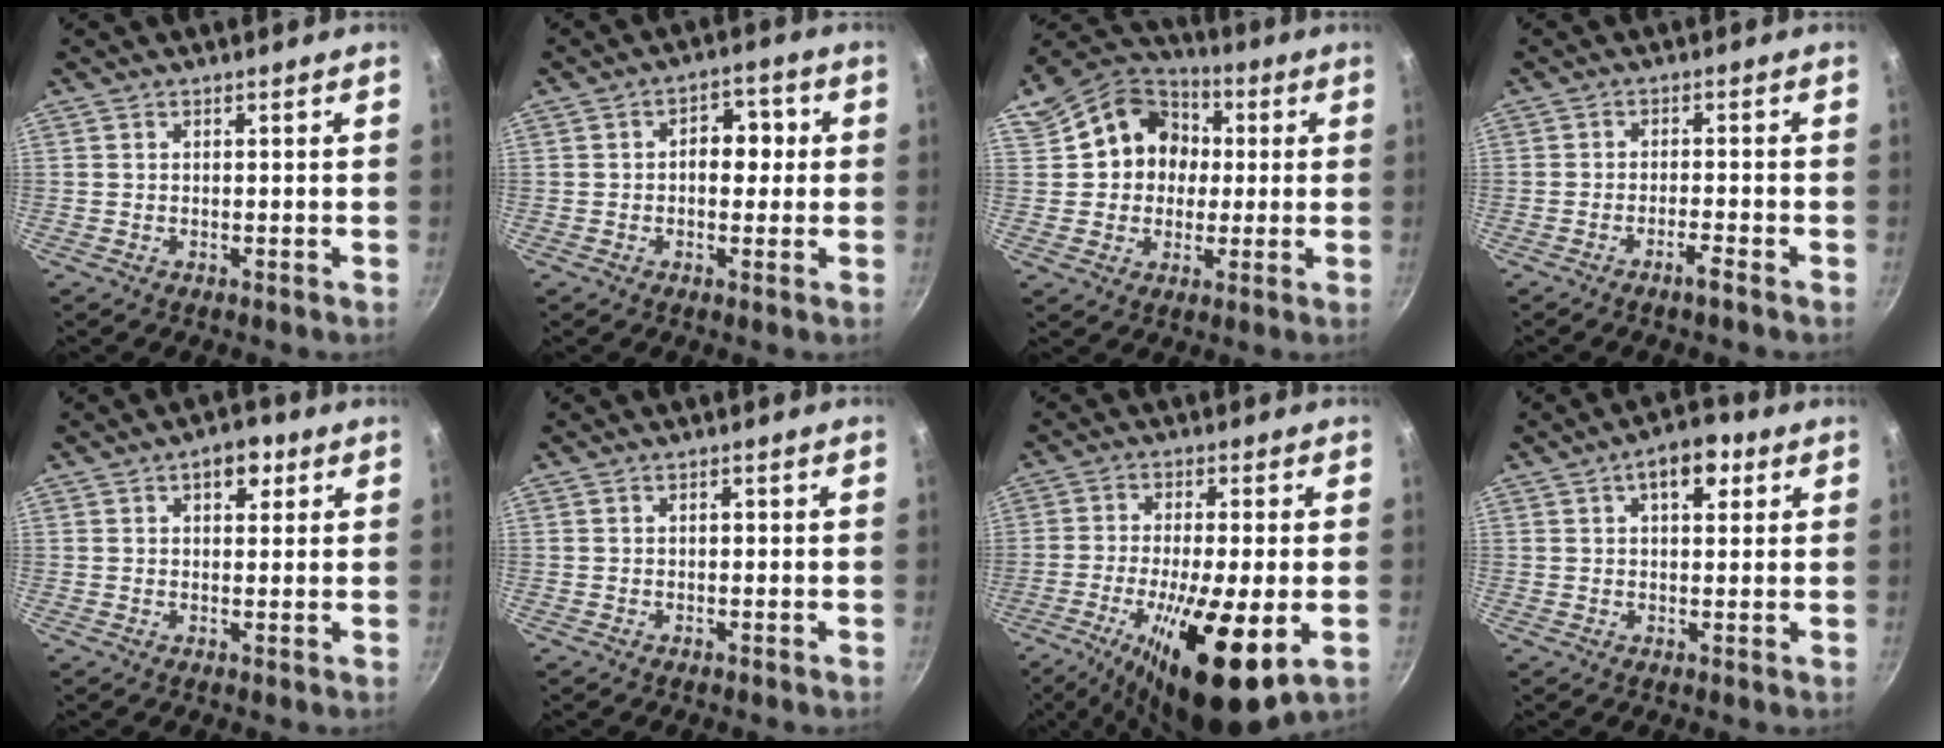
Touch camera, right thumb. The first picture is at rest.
{"total": 6.4, "force": [0.4, 4.5, 4.6], "torque": [-0.021, 0.014, -0.002]}
{"total": 14.3, "force": [2.0, 12.4, 6.9], "torque": [-0.077, 0.029, 0.023]}
{"total": 2.6, "force": [-1.9, 0.0, 1.8], "torque": [-0.036, 0.016, -0.030]}
{"total": 4.7, "force": [2.0, 2.9, 3.1], "torque": [-0.019, 0.001, 0.024]}
{"total": 0.7, "force": [0.0, 0.5, 0.5], "torque": [-0.006, 0.005, 0.000]}
{"total": 17.9, "force": [-5.3, 4.7, 16.4], "torque": [-0.282, -0.003, -0.084]}
{"total": 7.0, "force": [2.8, 3.8, 5.2], "torque": [-0.049, 0.005, 0.031]}